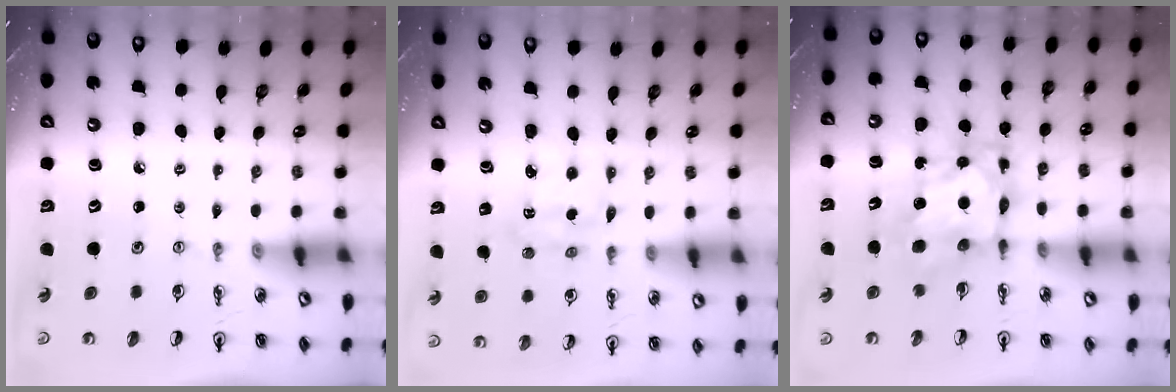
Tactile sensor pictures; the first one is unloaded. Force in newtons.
{"total": 1.9, "press": 1.8, "slide": 0.6}
{"total": 9.7, "press": 9.6, "slide": 1.0}